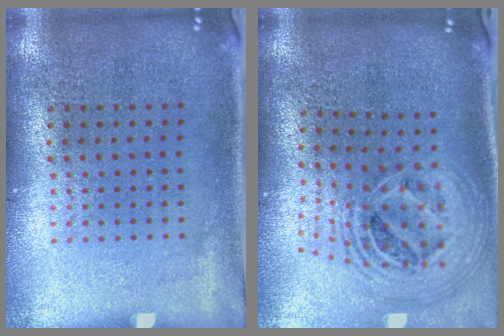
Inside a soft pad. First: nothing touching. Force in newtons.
{"total": 2.5, "press": 1.8, "slide": 1.7}